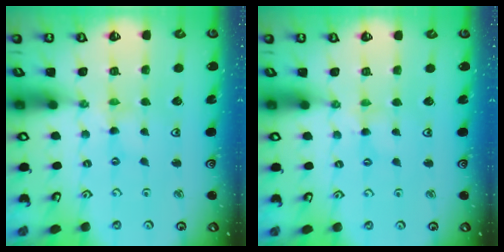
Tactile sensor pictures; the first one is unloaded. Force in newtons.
{"total": 1.7, "press": 1.6, "slide": 0.3}